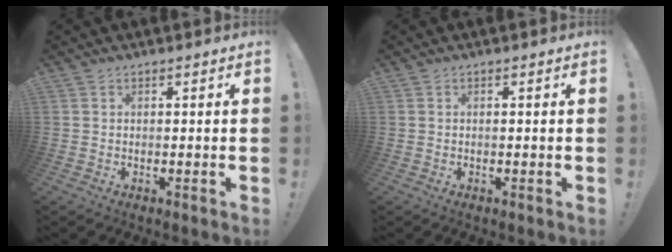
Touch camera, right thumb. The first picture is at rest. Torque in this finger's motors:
{"motor_torque": [-0.20, -0.14, -0.28, -0.08, 0.00]}